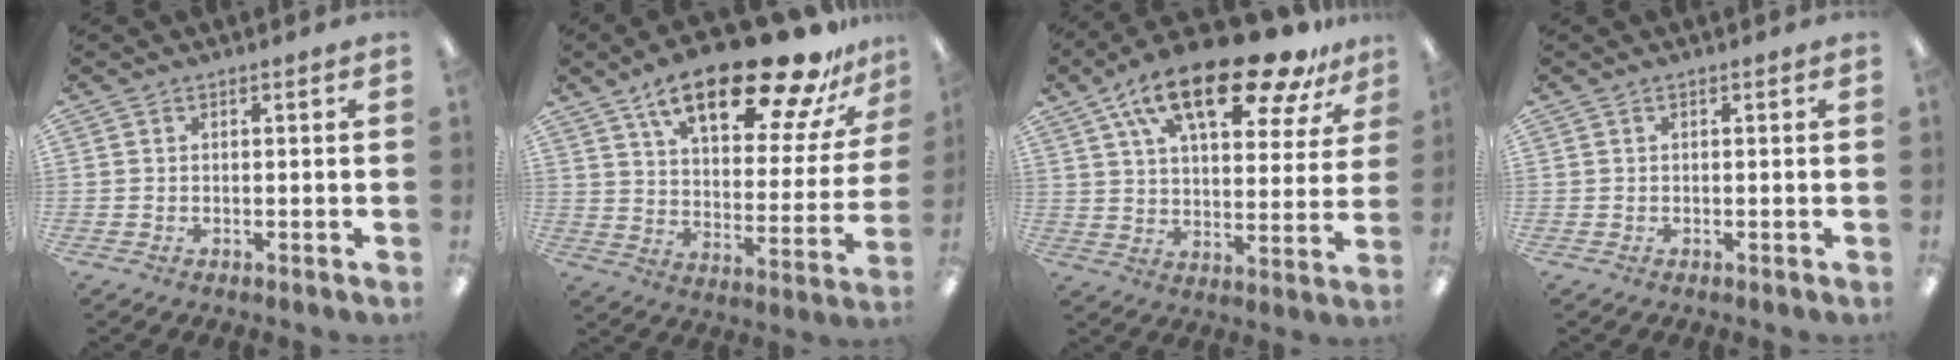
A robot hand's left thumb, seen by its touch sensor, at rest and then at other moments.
{"total": 26.8, "force": [17.8, 9.6, 17.6], "torque": [-0.258, -0.109, 0.286]}
{"total": 22.8, "force": [14.3, 8.9, 15.4], "torque": [-0.244, -0.074, 0.237]}
{"total": 0.0}